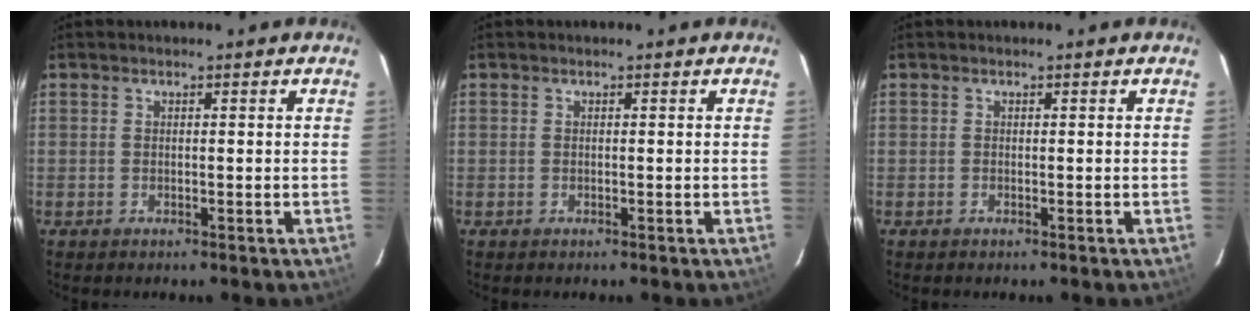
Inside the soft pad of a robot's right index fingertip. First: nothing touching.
{"total": 0.0}
{"total": 0.0}